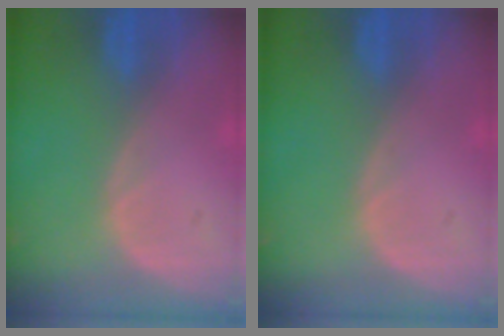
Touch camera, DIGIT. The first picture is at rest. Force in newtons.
{"total": 0.0}